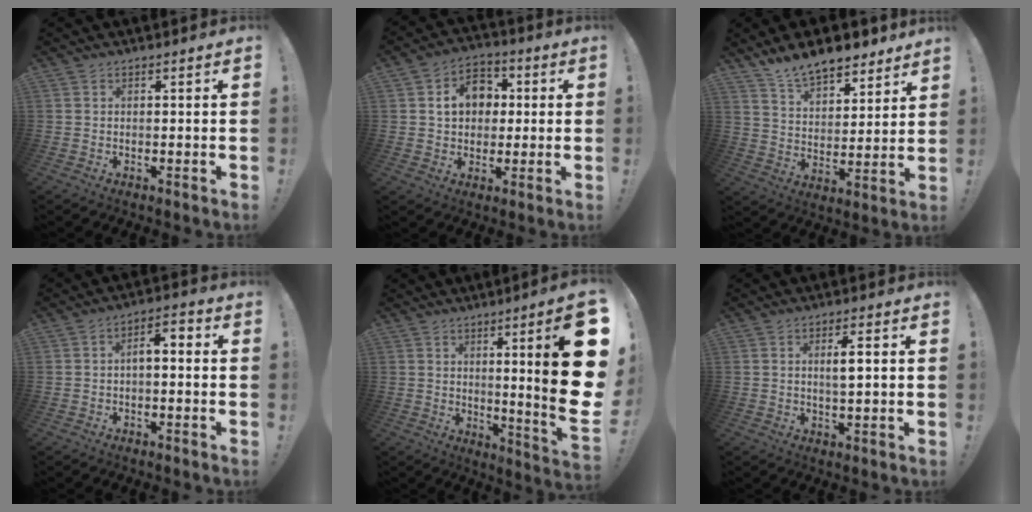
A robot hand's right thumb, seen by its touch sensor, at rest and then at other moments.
{"total": 11.1, "force": [3.0, 9.1, 5.7], "torque": [-0.086, 0.000, 0.058]}
{"total": 11.7, "force": [10.3, 4.2, 3.8], "torque": [-0.079, -0.076, 0.191]}
{"total": 4.7, "force": [-1.1, 2.1, 4.0], "torque": [-0.057, 0.008, -0.023]}
{"total": 20.6, "force": [4.0, 1.5, 20.2], "torque": [-0.292, -0.041, 0.055]}
{"total": 3.8, "force": [0.9, 0.8, 3.6], "torque": [-0.055, -0.004, 0.010]}